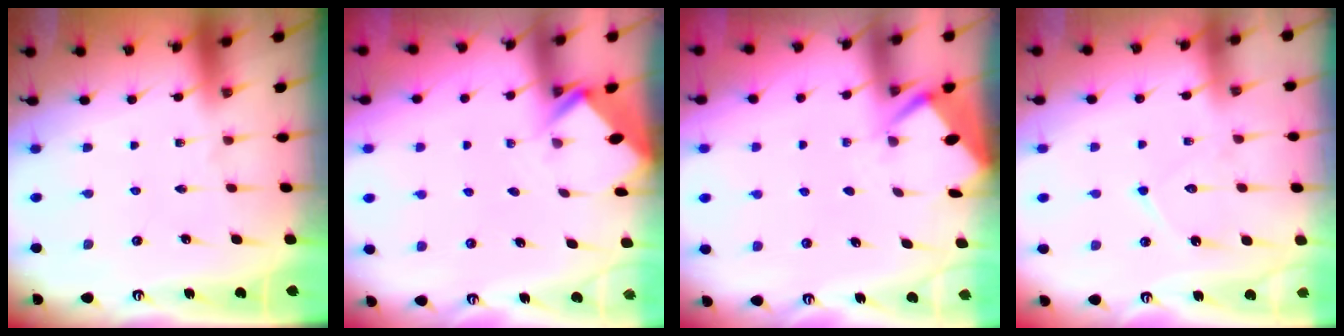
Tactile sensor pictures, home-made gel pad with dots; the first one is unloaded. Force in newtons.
{"total": 2.6, "press": 2.6, "slide": 0.2}
{"total": 2.6, "press": 2.6, "slide": 0.4}
{"total": 9.0, "press": 8.9, "slide": 0.7}